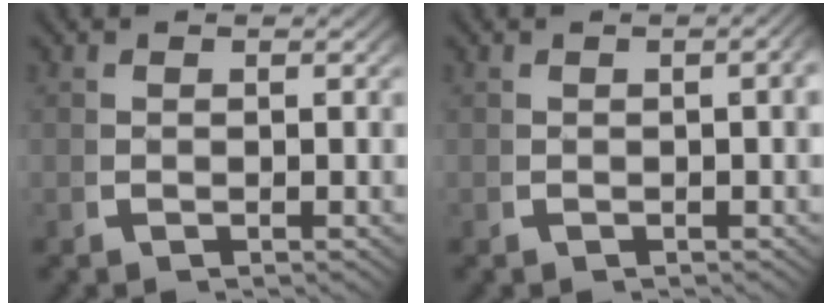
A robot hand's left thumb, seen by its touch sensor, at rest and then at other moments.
{"total": 1.6, "force": [-0.1, 0.5, 1.5], "torque": [-0.017, 0.003, -0.002]}